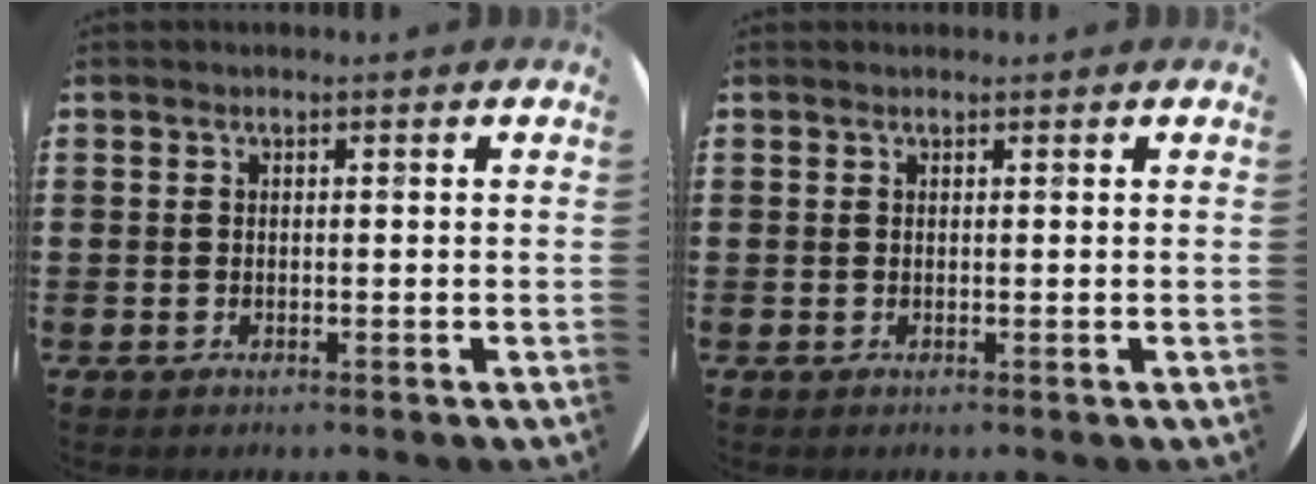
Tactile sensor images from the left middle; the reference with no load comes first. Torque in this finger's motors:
{"motor_torque": [-0.26, -0.29, 0.02, 0.01]}